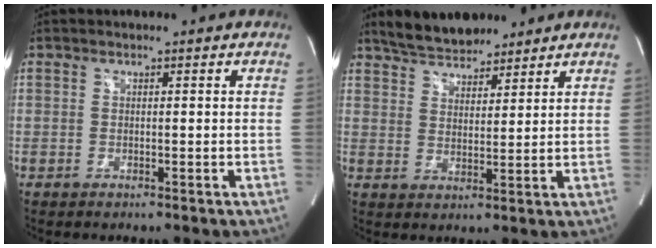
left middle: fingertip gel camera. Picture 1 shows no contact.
{"total": 8.5, "force": [7.4, 2.8, 3.0], "torque": [-0.055, 0.015, 0.135]}